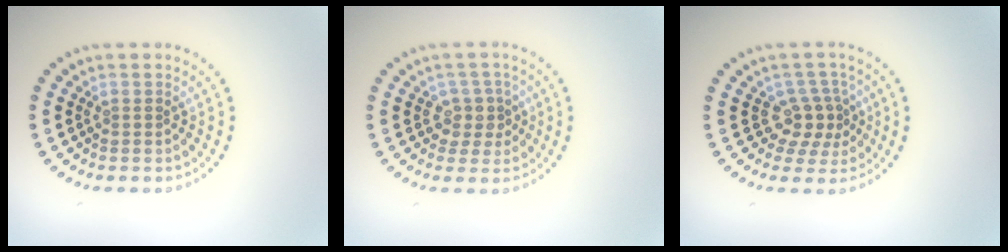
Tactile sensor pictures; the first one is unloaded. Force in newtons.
{"total": 2.2, "press": 1.9, "slide": 1.1}
{"total": 2.9, "press": 2.3, "slide": 1.7}